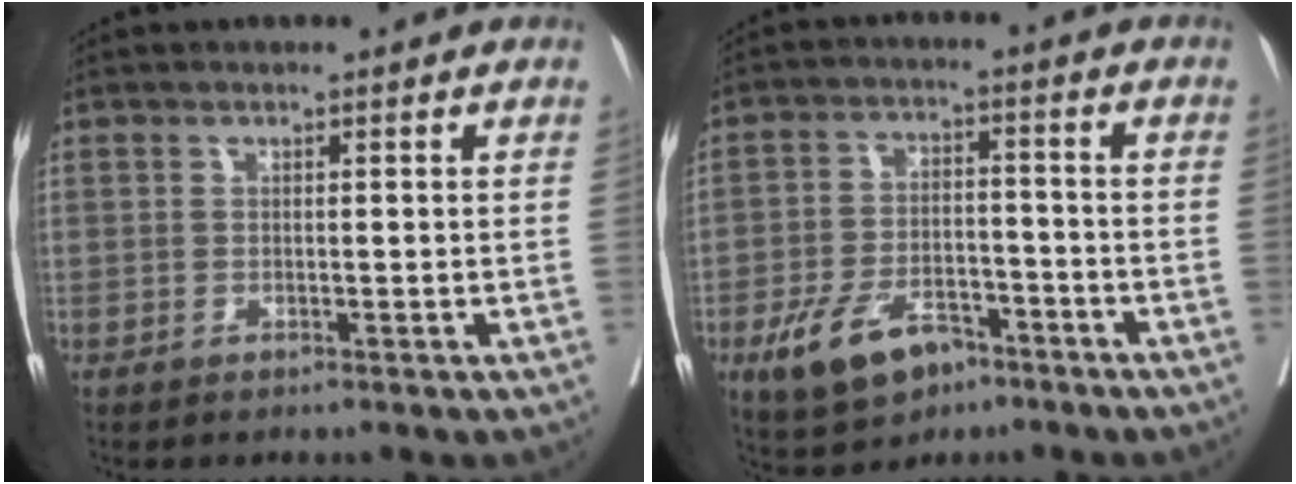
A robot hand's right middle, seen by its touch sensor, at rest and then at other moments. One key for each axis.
{"total": 9.8, "fx": -5.8, "fy": 5.1, "fz": 6.1, "tx": -0.120, "ty": 0.001, "tz": -0.095}